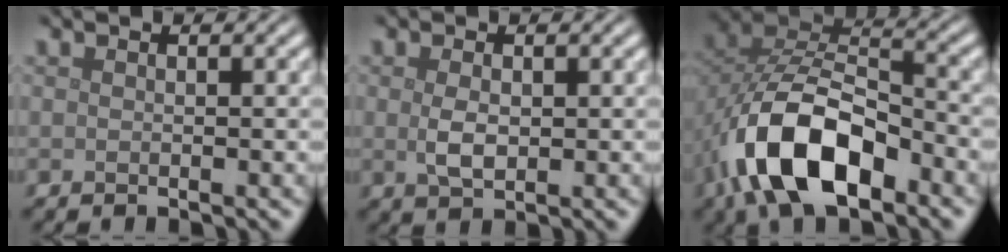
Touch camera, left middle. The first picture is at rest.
{"total": 2.1, "force": [0.1, 1.2, 1.8], "torque": [-0.042, -0.003, 0.004]}
{"total": 11.1, "force": [-5.1, 5.9, 7.9], "torque": [-0.158, 0.002, -0.094]}